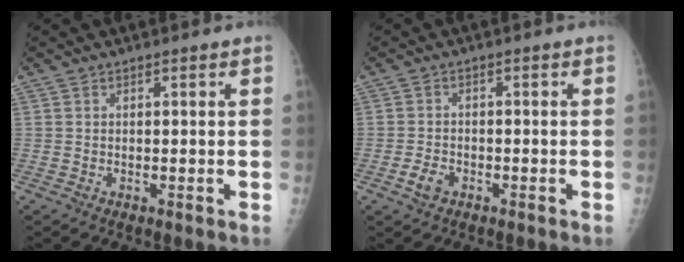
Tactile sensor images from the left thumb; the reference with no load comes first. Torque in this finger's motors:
{"motor_torque": [-0.54, 0.10, 0.02, 0.10, 0.01]}